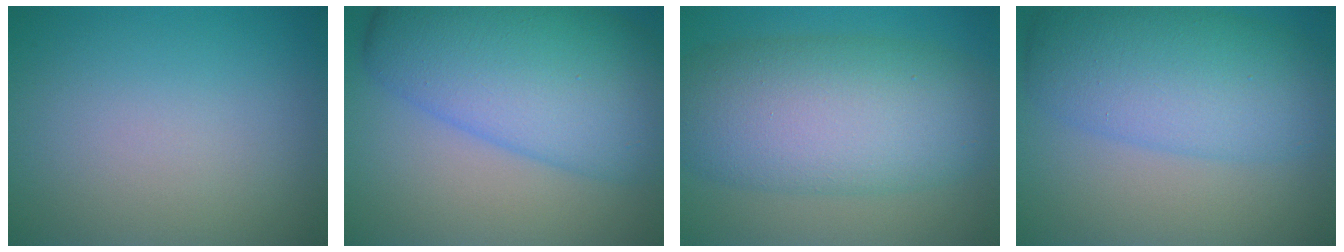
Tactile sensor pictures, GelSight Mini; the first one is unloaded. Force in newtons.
{"total": 12.3, "press": 12.3, "slide": 0.2}
{"total": 10.9, "press": 10.9, "slide": 0.3}
{"total": 8.2, "press": 8.2, "slide": 0.2}